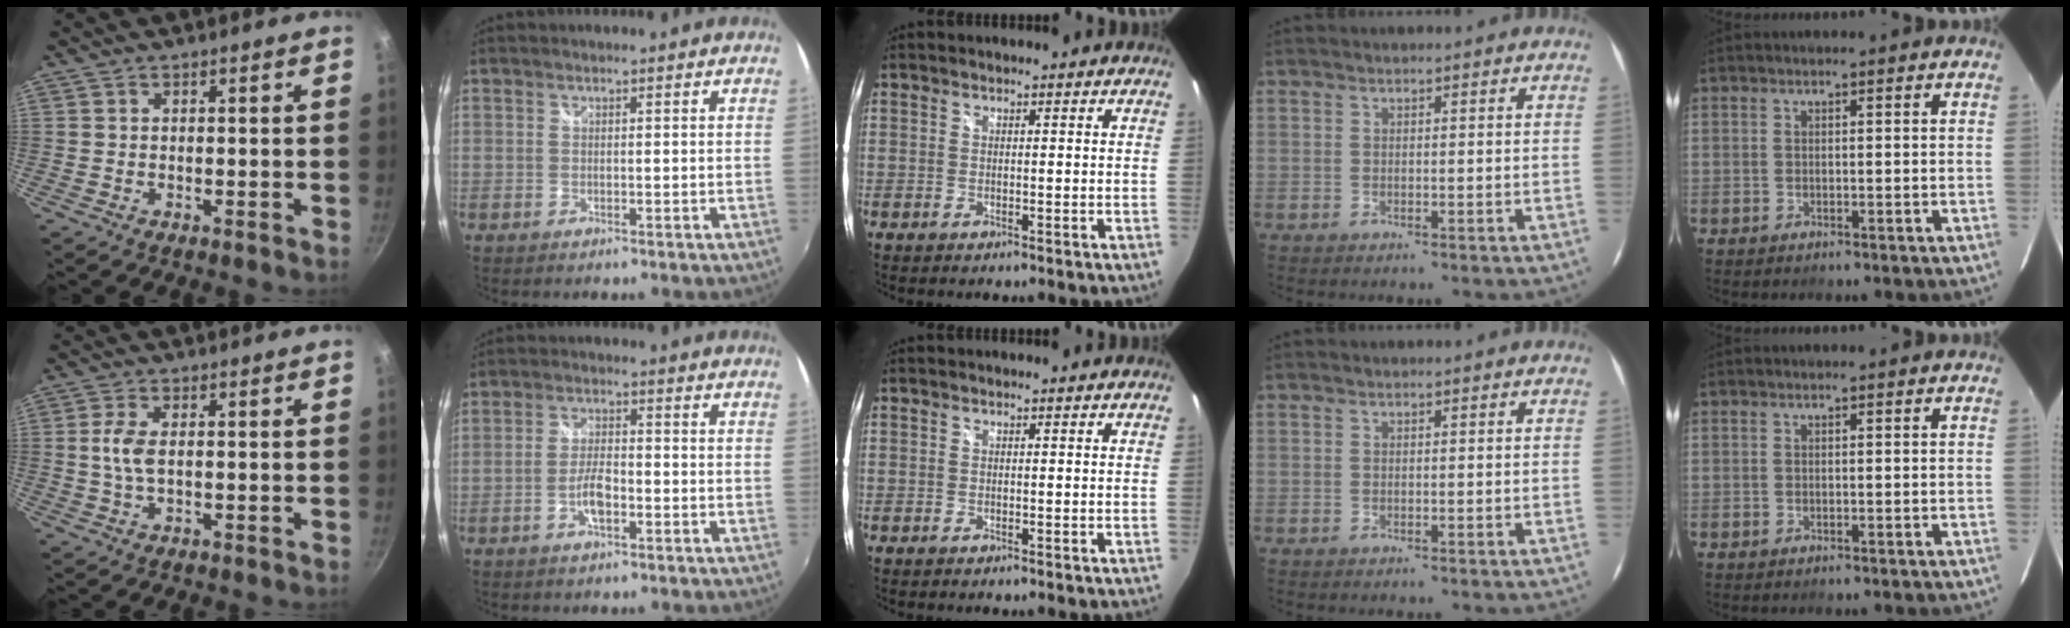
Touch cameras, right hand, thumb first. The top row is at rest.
{"thumb": {"total": 4.2, "force": [0.1, 1.9, 3.7], "torque": [-0.086, 0.004, 0.000]}, "index": {"total": 4.7, "force": [-2.1, 1.7, 3.8], "torque": [-0.080, 0.003, -0.038]}}